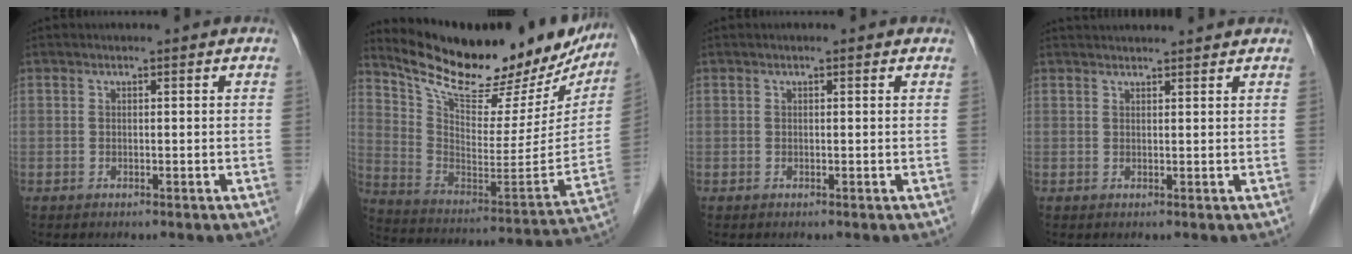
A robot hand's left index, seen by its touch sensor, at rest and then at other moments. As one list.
[{"total": 27.8, "force": [23.3, 7.8, 13.0], "torque": [-0.208, -0.041, 0.329]}, {"total": 0.6, "force": [0.4, 0.2, 0.3], "torque": [-0.009, 0.007, 0.003]}, {"total": 7.2, "force": [6.9, 0.2, 1.9], "torque": [-0.023, 0.036, 0.083]}]